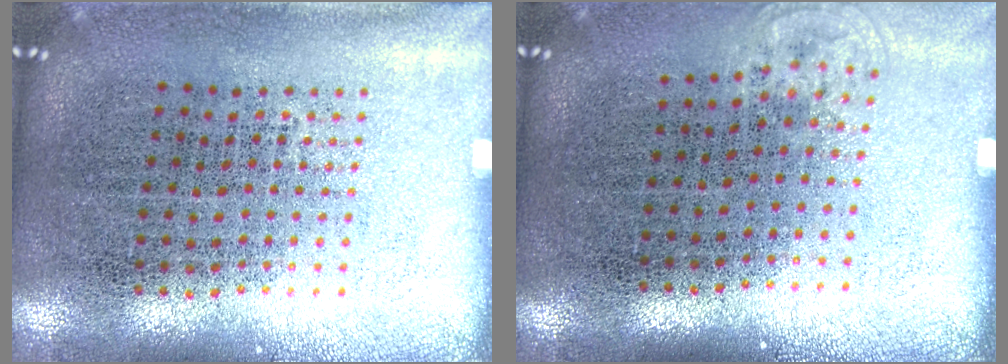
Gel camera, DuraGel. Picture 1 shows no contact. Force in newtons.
{"total": 0.6, "press": 0.5, "slide": 0.3}